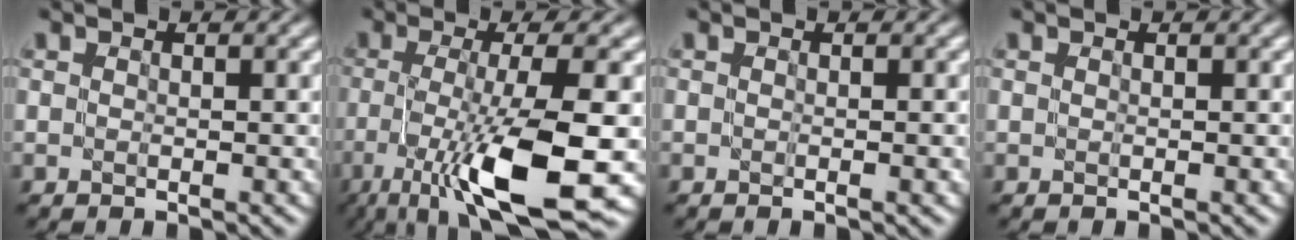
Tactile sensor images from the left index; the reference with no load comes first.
{"total": 10.9, "force": [-4.1, 2.5, 9.8], "torque": [-0.171, -0.016, -0.074]}
{"total": 1.0, "force": [-0.2, 0.2, 0.9], "torque": [-0.009, -0.003, -0.004]}
{"total": 0.0}